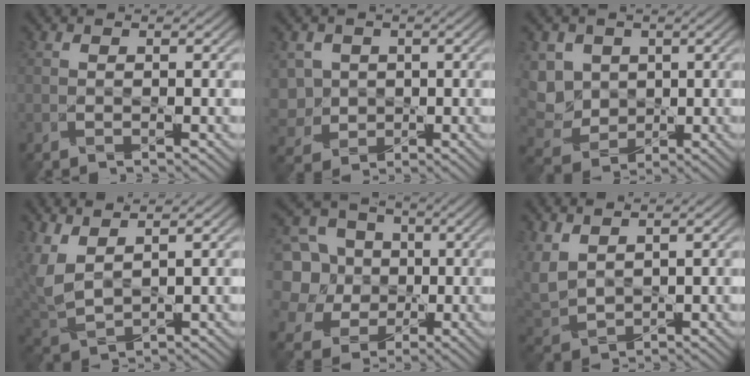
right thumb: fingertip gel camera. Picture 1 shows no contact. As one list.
[{"total": 5.1, "force": [0.1, 4.7, 2.2], "torque": [-0.092, -0.004, -0.011]}, {"total": 7.4, "force": [1.5, 6.2, 3.6], "torque": [-0.144, 0.008, 0.018]}, {"total": 6.5, "force": [3.6, 2.3, 4.9], "torque": [-0.156, 0.010, 0.079]}, {"total": 11.7, "force": [1.3, 10.2, 5.7], "torque": [-0.214, 0.021, 0.005]}, {"total": 5.8, "force": [3.2, 3.1, 3.8], "torque": [-0.133, 0.006, 0.074]}]